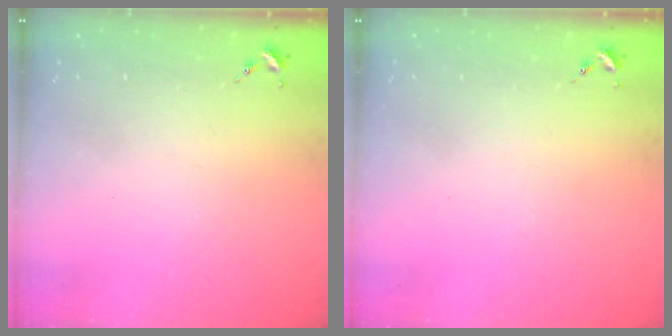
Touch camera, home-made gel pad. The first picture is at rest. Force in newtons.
{"total": 0.0}